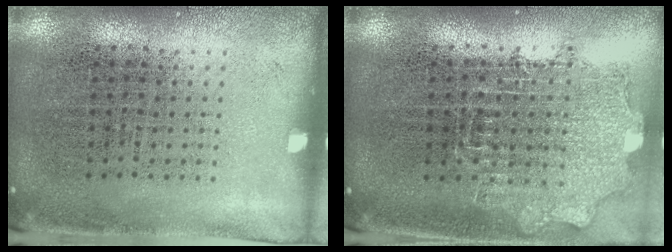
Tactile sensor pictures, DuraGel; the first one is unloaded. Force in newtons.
{"total": 1.3, "press": 1.1, "slide": 0.6}